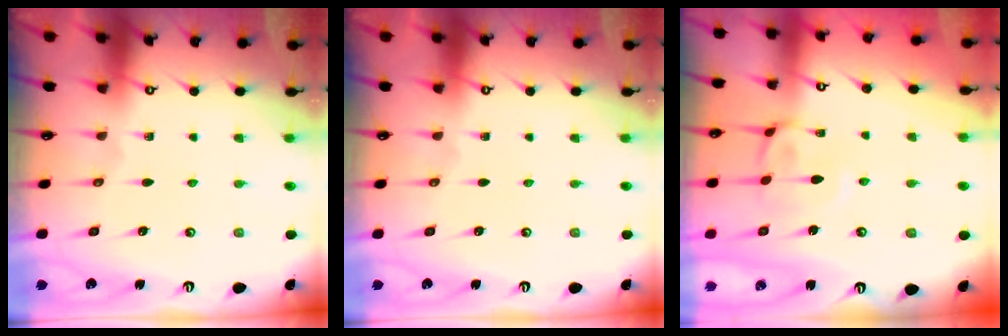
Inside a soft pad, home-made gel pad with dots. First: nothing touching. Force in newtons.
{"total": 0.0}
{"total": 0.9, "press": 0.3, "slide": 0.8}